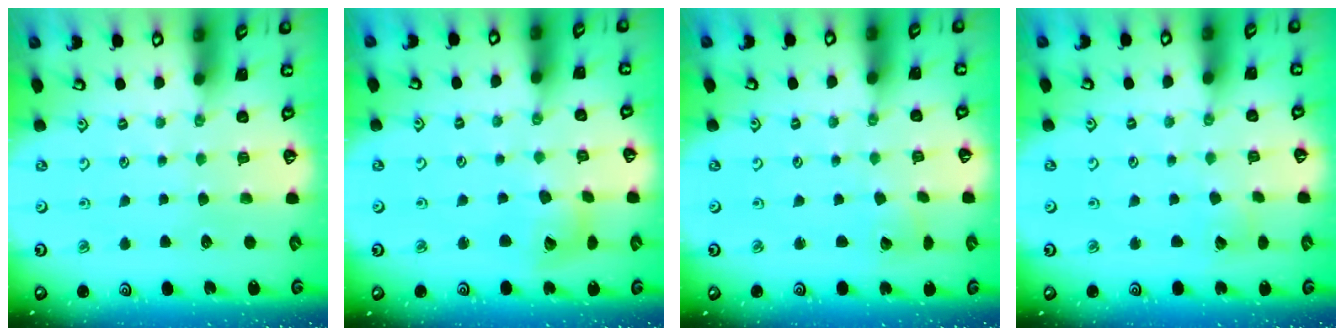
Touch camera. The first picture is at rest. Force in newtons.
{"total": 7.6, "press": 7.5, "slide": 1.3}
{"total": 2.6, "press": 2.5, "slide": 0.3}
{"total": 4.2, "press": 4.2, "slide": 0.2}